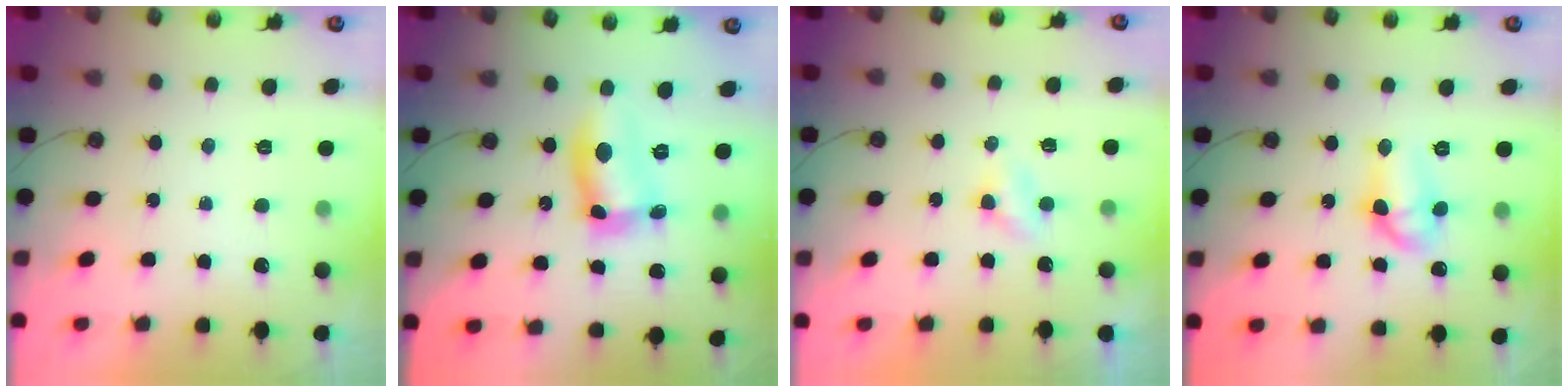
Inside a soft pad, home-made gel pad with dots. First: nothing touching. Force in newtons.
{"total": 11.5, "press": 11.1, "slide": 3.0}
{"total": 2.8, "press": 2.7, "slide": 0.4}
{"total": 9.7, "press": 9.7, "slide": 1.1}